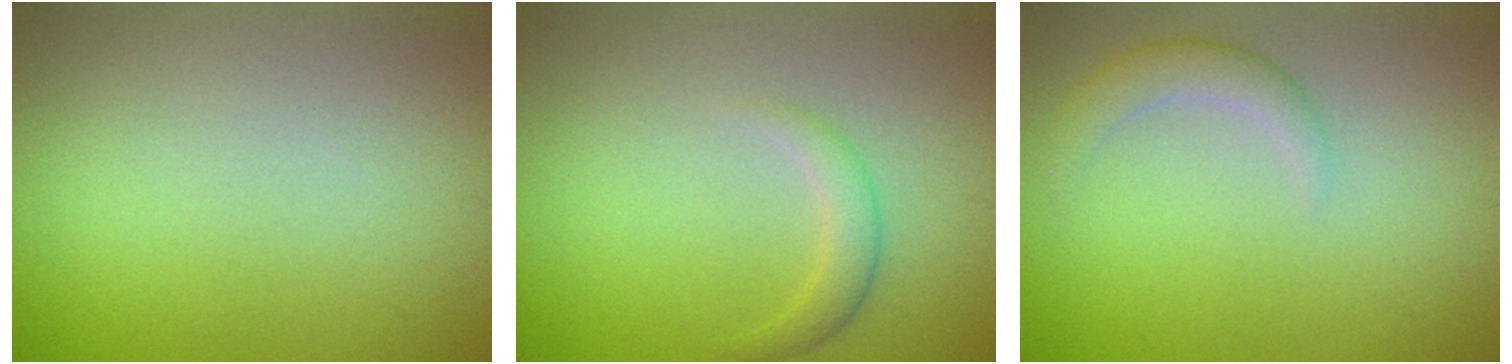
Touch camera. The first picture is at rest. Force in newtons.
{"total": 1.7, "press": 1.7, "slide": 0.1}
{"total": 2.1, "press": 2.1, "slide": 0.2}